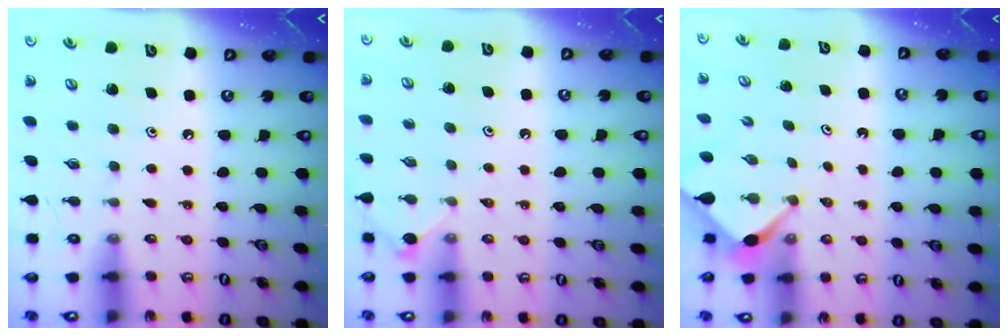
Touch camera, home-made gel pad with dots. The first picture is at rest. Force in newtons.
{"total": 3.9, "press": 3.8, "slide": 0.6}
{"total": 2.6, "press": 2.6, "slide": 0.3}